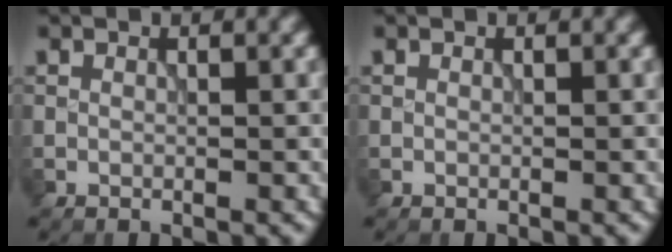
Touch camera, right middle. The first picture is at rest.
{"total": 0.0}